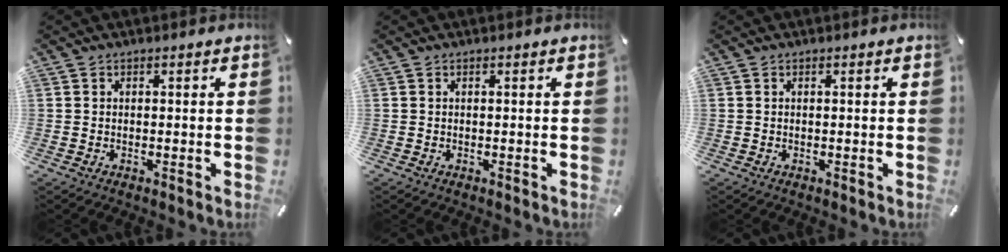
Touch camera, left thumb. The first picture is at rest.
{"total": 0.0}
{"total": 0.0}